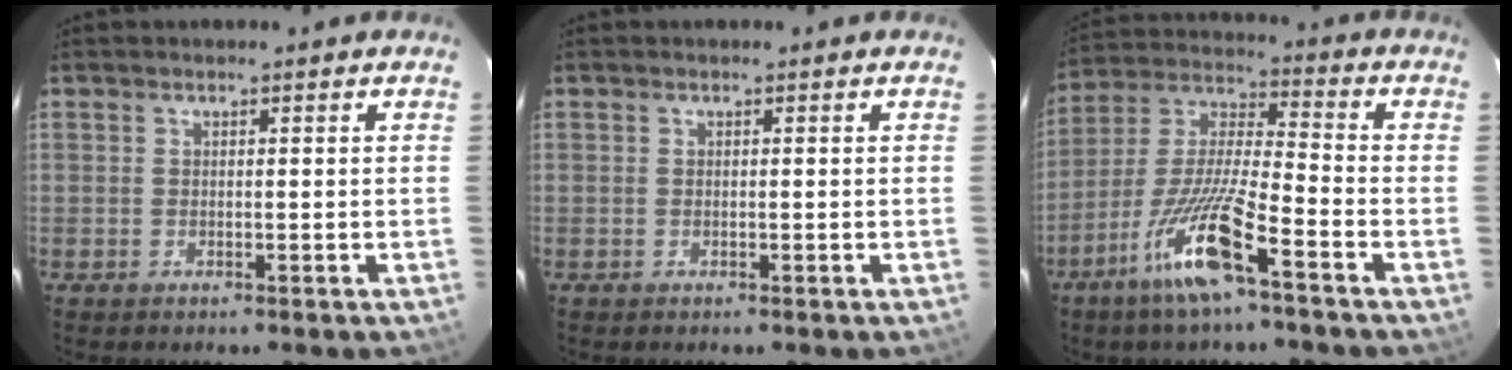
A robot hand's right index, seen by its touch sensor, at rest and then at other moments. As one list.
[{"total": 0.0}, {"total": 13.7, "force": [-7.7, 0.8, 11.3], "torque": [-0.233, -0.019, -0.152]}]